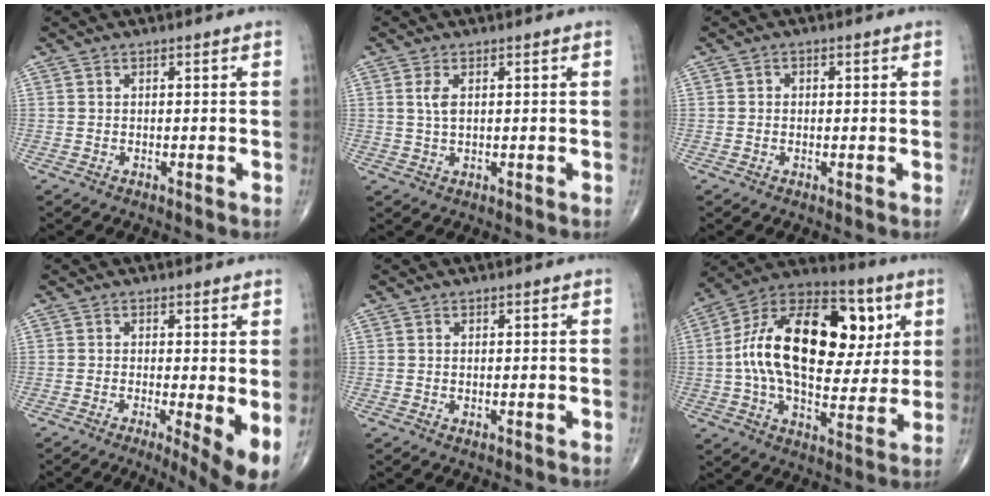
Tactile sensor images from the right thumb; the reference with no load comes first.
{"total": 2.8, "force": [0.8, 1.2, 2.4], "torque": [-0.054, 0.001, 0.019]}
{"total": 0.9, "force": [0.1, 0.8, 0.4], "torque": [0.000, 0.002, -0.002]}
{"total": 7.1, "force": [-0.7, 1.8, 6.8], "torque": [-0.106, -0.020, -0.011]}
{"total": 0.5, "force": [0.1, 0.3, 0.5], "torque": [-0.012, -0.004, 0.003]}
{"total": 27.1, "force": [5.1, 15.2, 21.8], "torque": [-0.352, 0.013, 0.075]}